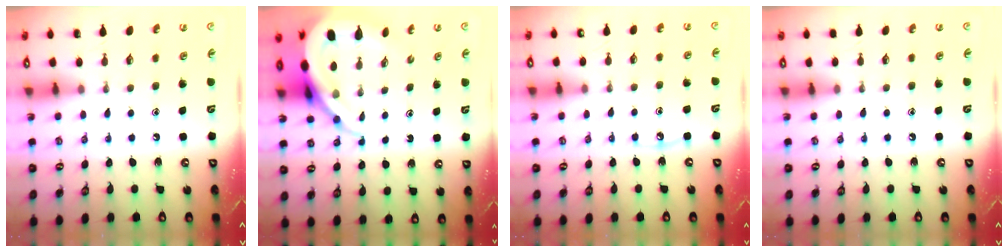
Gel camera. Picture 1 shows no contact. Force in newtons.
{"total": 11.5, "press": 11.4, "slide": 1.2}
{"total": 4.2, "press": 4.1, "slide": 0.5}
{"total": 3.0, "press": 2.9, "slide": 0.5}